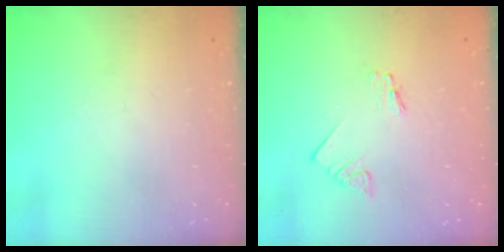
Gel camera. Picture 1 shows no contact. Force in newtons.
{"total": 1.4, "press": 1.4, "slide": 0.1}